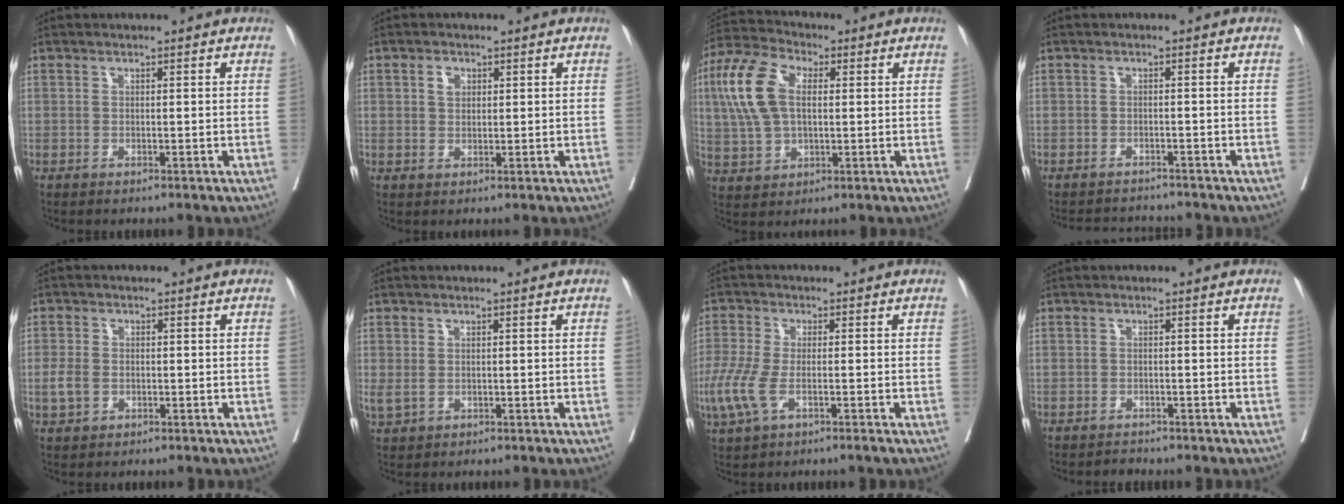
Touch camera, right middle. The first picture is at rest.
{"total": 2.0, "force": [0.8, 1.3, 1.3], "torque": [-0.021, 0.001, 0.013]}
{"total": 11.1, "force": [2.1, 5.8, 9.2], "torque": [-0.222, 0.023, 0.039]}
{"total": 4.7, "force": [-4.7, 0.0, 0.2], "torque": [0.005, -0.003, -0.070]}
{"total": 2.8, "force": [-0.5, 2.0, 1.9], "torque": [-0.047, 0.003, -0.007]}
{"total": 1.9, "force": [0.1, 1.2, 1.4], "torque": [-0.041, -0.002, 0.009]}
{"total": 6.2, "force": [-2.3, 1.7, 5.5], "torque": [-0.136, -0.016, -0.049]}
{"total": 0.9, "force": [-0.9, 0.1, -0.2], "torque": [0.005, -0.002, -0.012]}